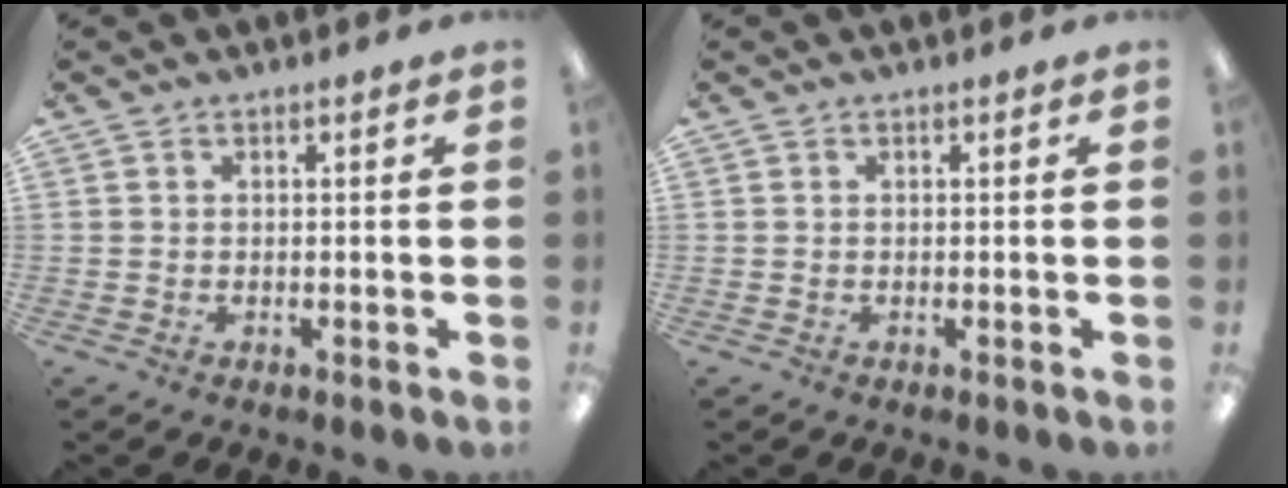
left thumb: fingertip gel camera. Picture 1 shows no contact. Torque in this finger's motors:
{"motor_torque": [-0.06, -0.03, -0.06, 0.03, 0.00]}